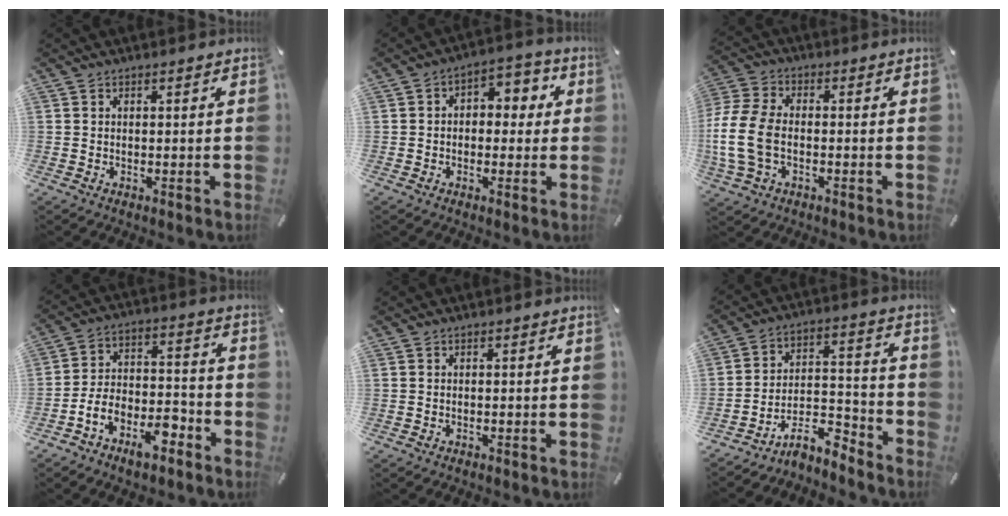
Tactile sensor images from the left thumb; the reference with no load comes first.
{"total": 5.2, "force": [-0.6, 4.0, 3.3], "torque": [-0.037, 0.008, -0.020]}
{"total": 11.5, "force": [-2.1, 7.8, 8.2], "torque": [-0.186, 0.005, -0.037]}
{"total": 10.4, "force": [-6.8, 5.6, 5.5], "torque": [-0.099, 0.027, -0.123]}
{"total": 0.0}
{"total": 9.6, "force": [-8.3, 3.5, 3.4], "torque": [-0.036, 0.036, -0.154]}